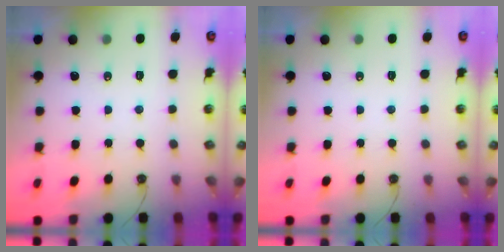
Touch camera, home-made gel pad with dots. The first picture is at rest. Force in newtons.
{"total": 0.0}